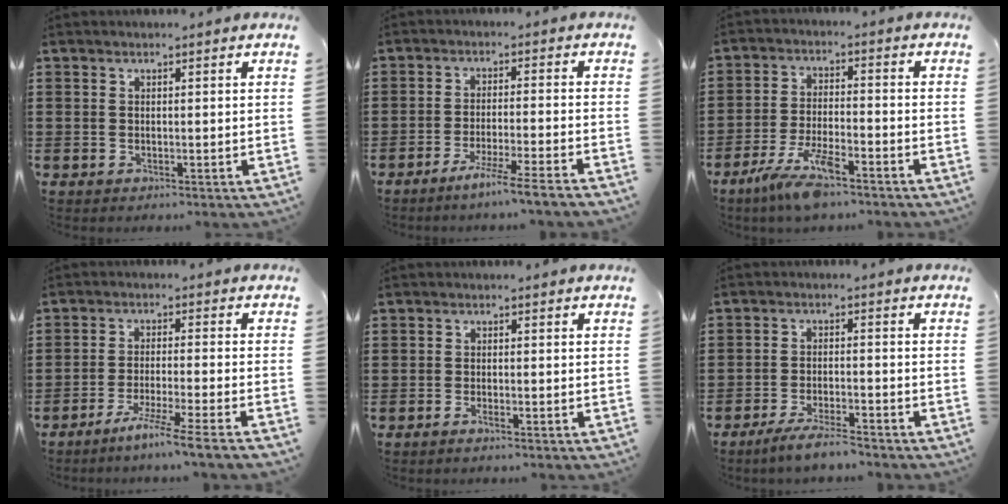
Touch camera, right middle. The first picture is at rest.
{"total": 5.1, "force": [-4.4, -1.0, 2.5], "torque": [-0.035, -0.012, -0.081]}
{"total": 8.0, "force": [-5.6, 1.5, 5.5], "torque": [-0.125, -0.013, -0.108]}
{"total": 5.6, "force": [-4.7, -1.2, 2.9], "torque": [-0.050, -0.017, -0.090]}
{"total": 1.0, "force": [-0.7, 0.1, 0.7], "torque": [-0.014, -0.003, -0.013]}
{"total": 4.3, "force": [-3.8, 0.2, 2.0], "torque": [-0.040, -0.002, -0.072]}